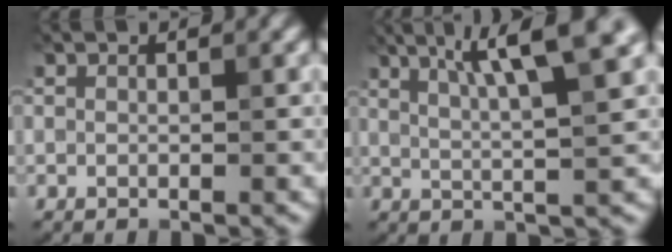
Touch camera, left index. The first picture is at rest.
{"total": 7.4, "force": [3.7, 1.3, 6.3], "torque": [-0.092, 0.014, 0.061]}